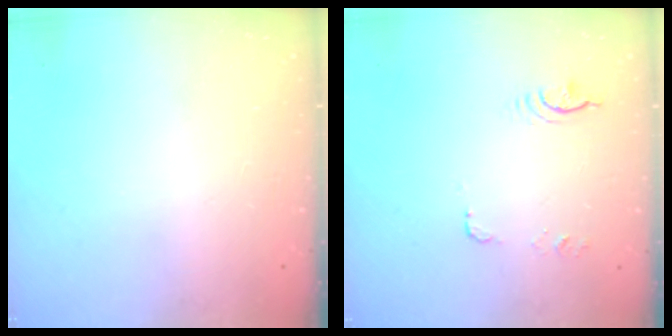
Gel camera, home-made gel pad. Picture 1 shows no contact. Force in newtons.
{"total": 14.8, "press": 7.2, "slide": 12.9}